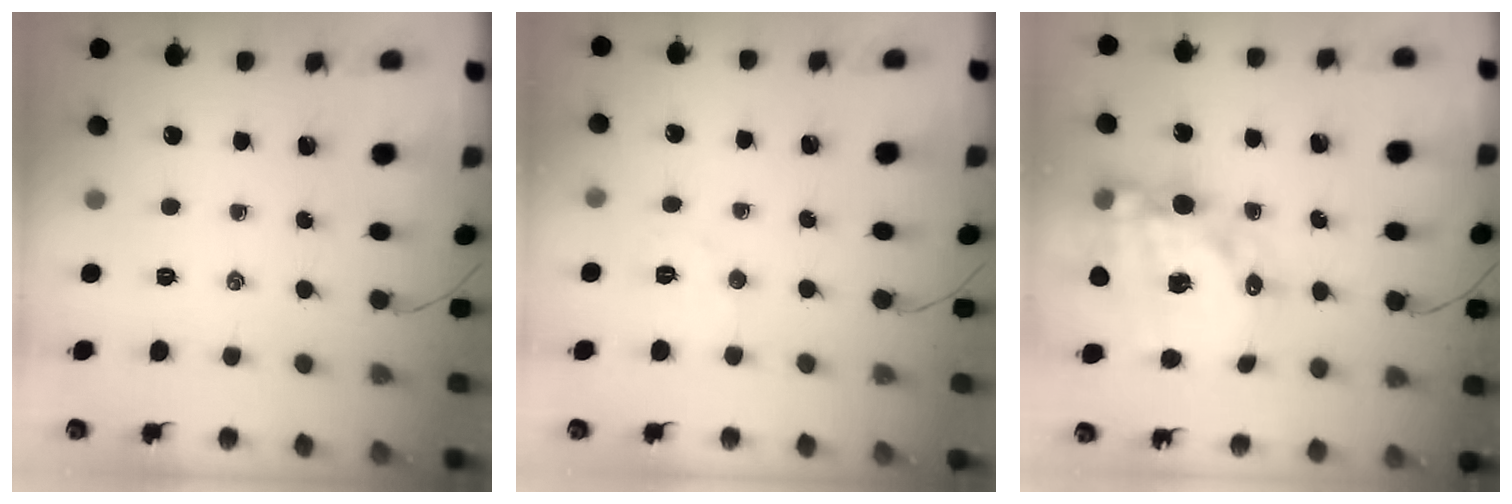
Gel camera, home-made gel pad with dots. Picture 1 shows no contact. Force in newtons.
{"total": 5.6, "press": 5.4, "slide": 1.2}
{"total": 20.4, "press": 19.9, "slide": 4.4}